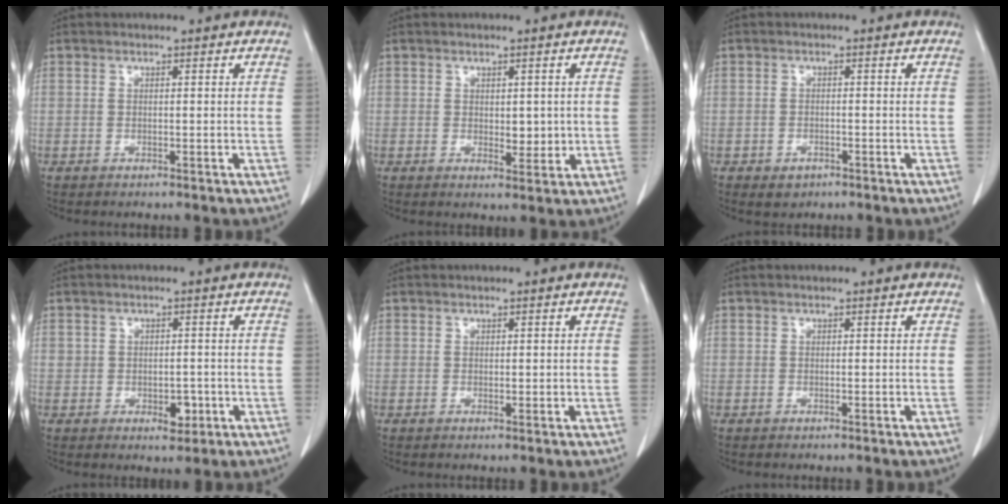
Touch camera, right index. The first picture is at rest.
{"total": 3.2, "force": [0.2, 1.7, 2.7], "torque": [-0.034, -0.007, 0.009]}
{"total": 2.0, "force": [-1.1, 1.5, 0.8], "torque": [-0.010, 0.002, -0.005]}
{"total": 3.2, "force": [-0.6, 2.2, 2.2], "torque": [-0.027, 0.004, -0.001]}
{"total": 0.9, "force": [0.1, 0.5, 0.7], "torque": [-0.010, -0.002, 0.004]}
{"total": 0.0}